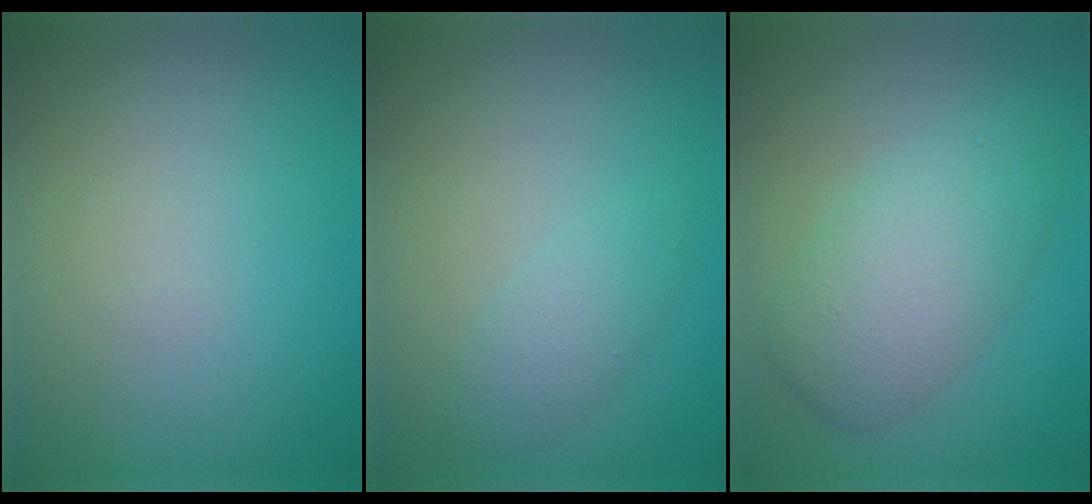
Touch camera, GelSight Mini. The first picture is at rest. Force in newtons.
{"total": 1.9, "press": 1.9, "slide": 0.1}
{"total": 5.2, "press": 5.2, "slide": 0.3}